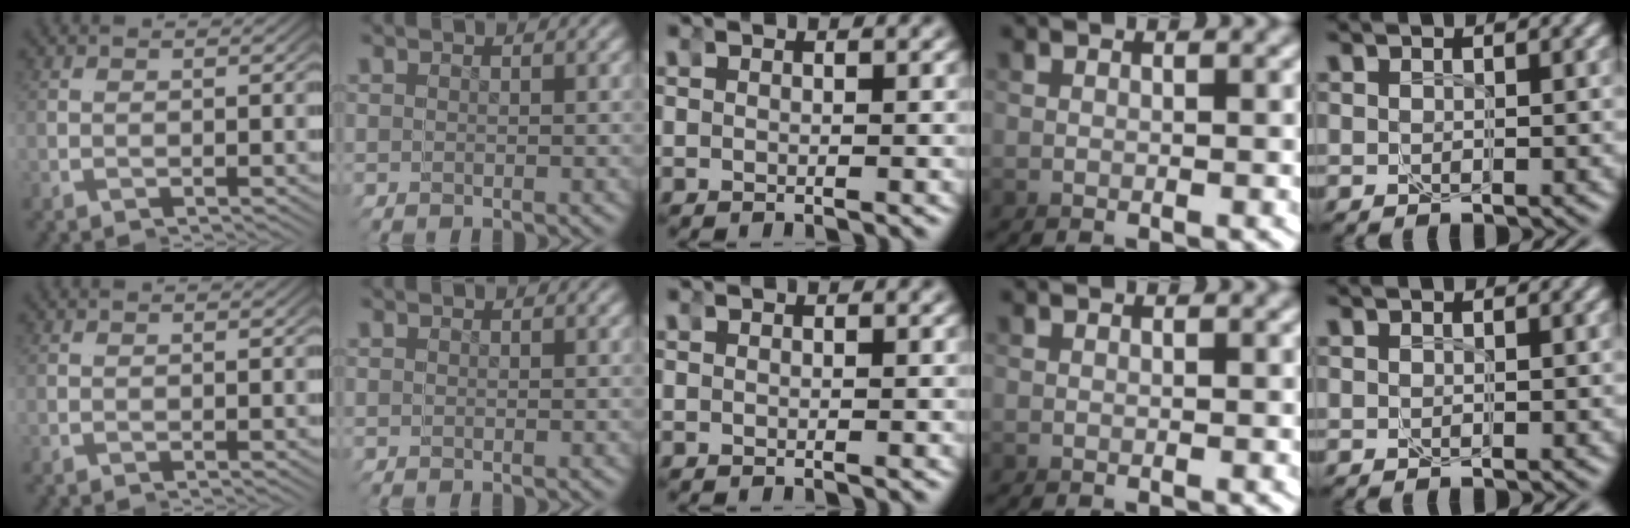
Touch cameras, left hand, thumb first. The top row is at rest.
{}